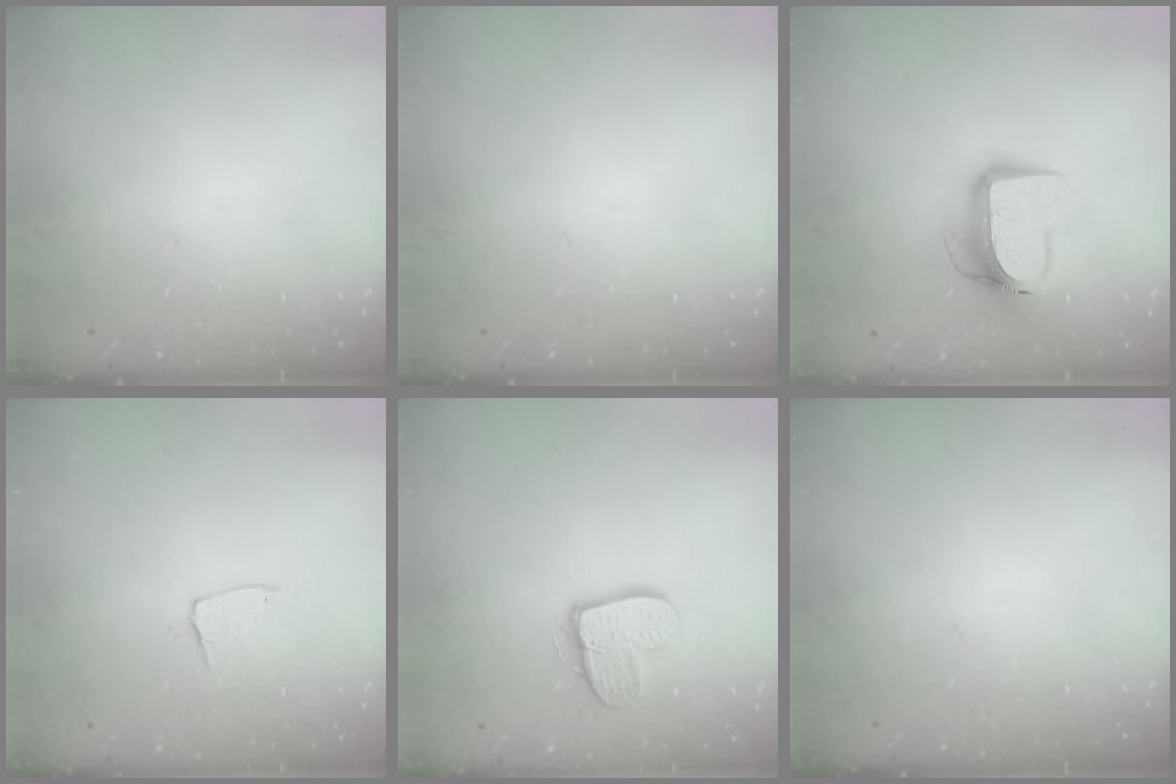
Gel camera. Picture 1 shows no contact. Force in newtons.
{"total": 0.0}
{"total": 12.3, "press": 12.3, "slide": 1.3}
{"total": 4.7, "press": 4.7, "slide": 0.3}
{"total": 12.0, "press": 11.9, "slide": 0.9}
{"total": 0.0}